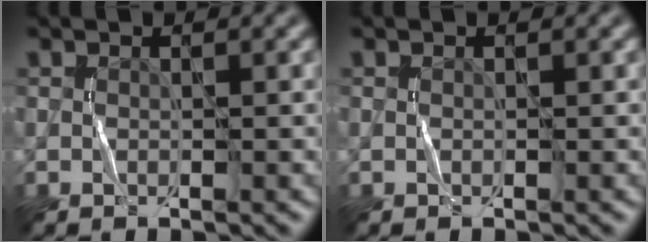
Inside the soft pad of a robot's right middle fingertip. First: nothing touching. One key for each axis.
{"total": 0.0}